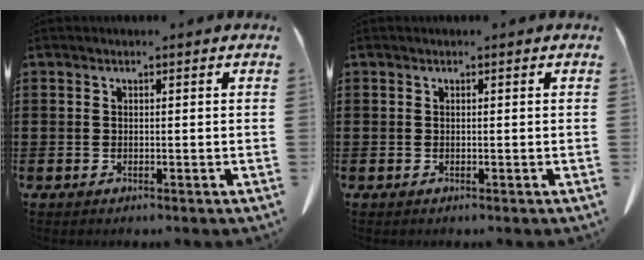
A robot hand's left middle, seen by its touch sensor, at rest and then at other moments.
{"total": 0.0}